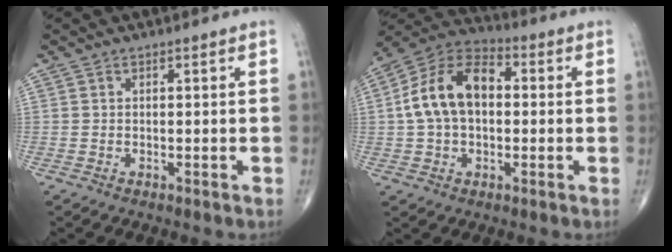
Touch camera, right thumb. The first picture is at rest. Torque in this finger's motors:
{"motor_torque": [1.09, 1.09, 0.73, -0.08, 0.46]}